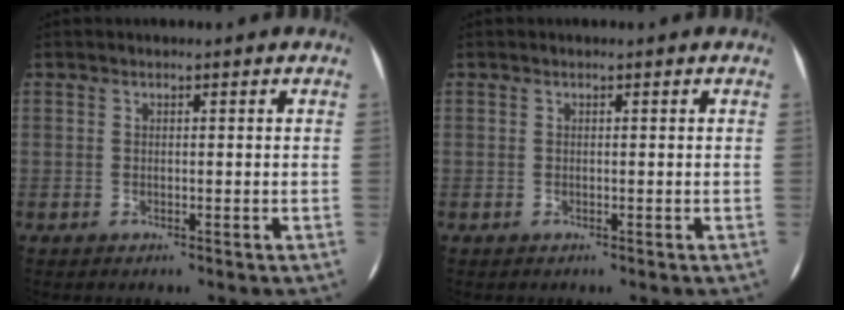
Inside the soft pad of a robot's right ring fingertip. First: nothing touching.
{"total": 0.0}